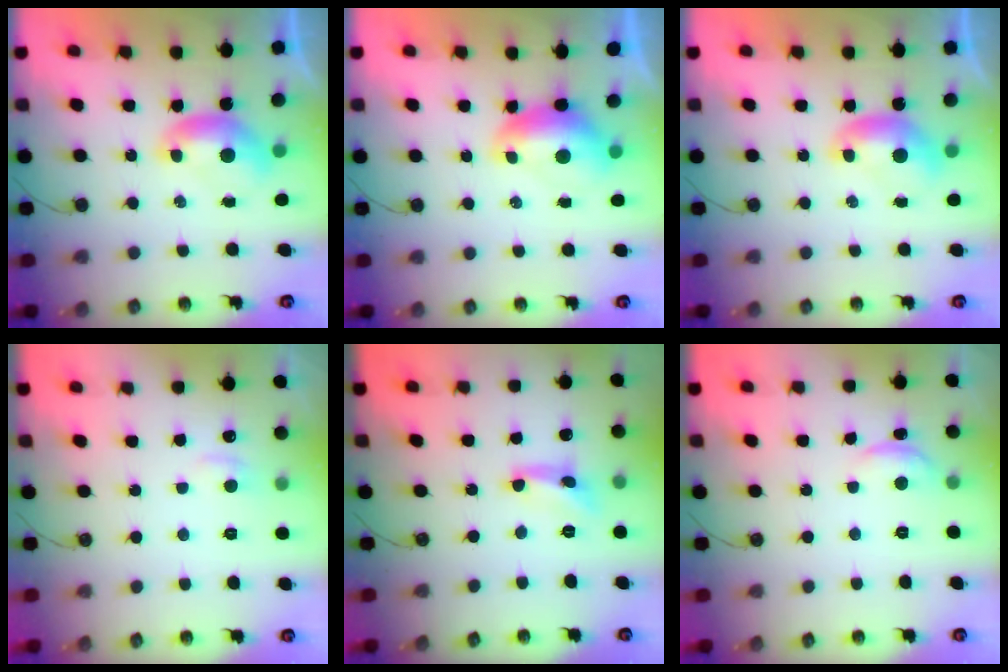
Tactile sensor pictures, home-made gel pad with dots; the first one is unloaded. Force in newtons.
{"total": 1.3, "press": 1.2, "slide": 0.6}
{"total": 0.0}
{"total": 0.8, "press": 0.1, "slide": 0.8}
{"total": 3.0, "press": 3.0, "slide": 0.3}
{"total": 1.1, "press": 0.9, "slide": 0.7}